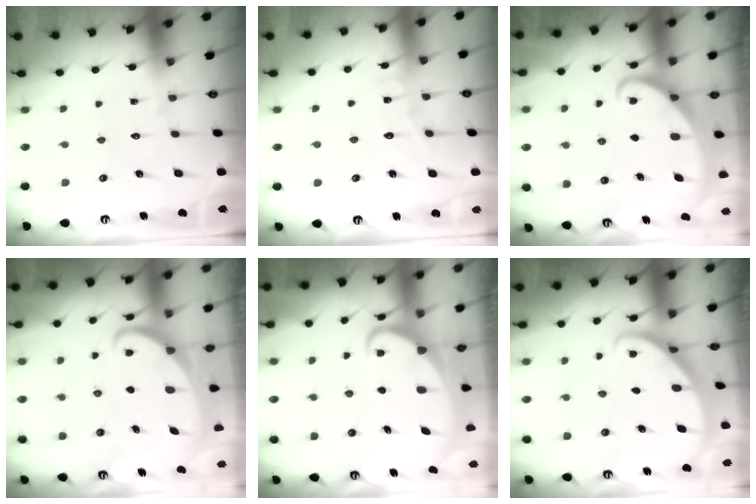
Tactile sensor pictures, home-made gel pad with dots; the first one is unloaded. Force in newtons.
{"total": 4.5, "press": 4.5, "slide": 0.5}
{"total": 2.2, "press": 2.2, "slide": 0.3}
{"total": 1.9, "press": 1.9, "slide": 0.3}
{"total": 3.1, "press": 3.1, "slide": 0.3}
{"total": 2.1, "press": 2.1, "slide": 0.2}